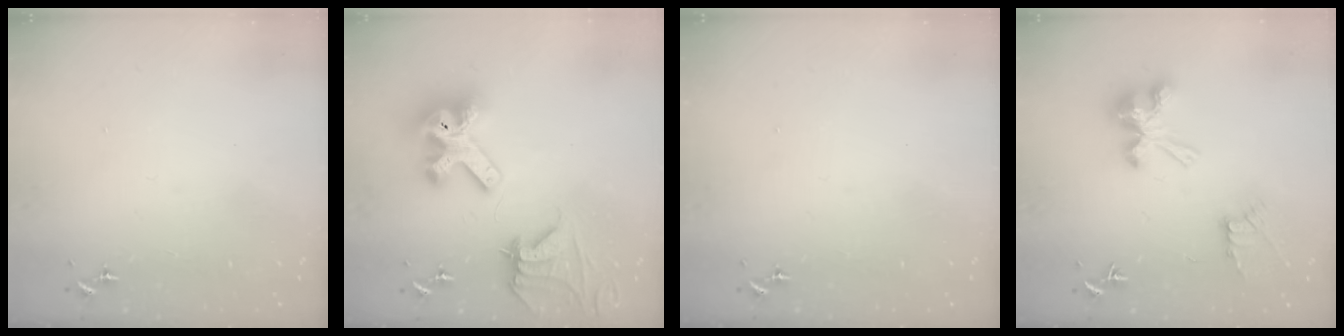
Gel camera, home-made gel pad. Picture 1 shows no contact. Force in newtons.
{"total": 15.7, "press": 15.6, "slide": 1.8}
{"total": 0.0}
{"total": 9.8, "press": 9.8, "slide": 0.2}